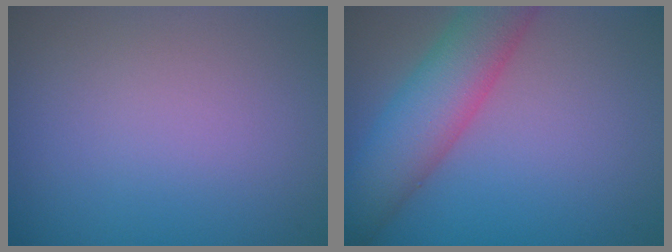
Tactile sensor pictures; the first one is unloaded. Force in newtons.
{"total": 7.6, "press": 7.6, "slide": 0.4}